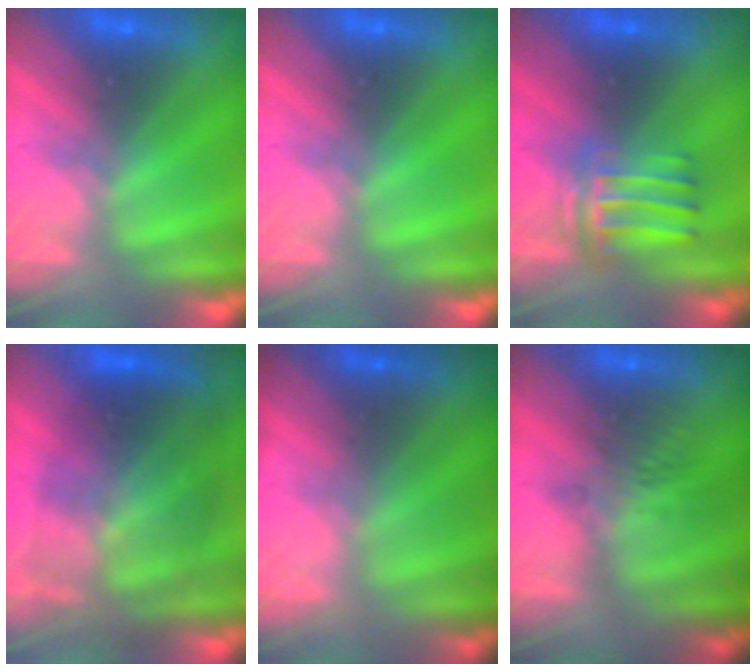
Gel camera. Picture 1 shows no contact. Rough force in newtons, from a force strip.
{"total": 0.0}
{"total": 3.9}
{"total": 7.9}
{"total": 1.8}
{"total": 2.6}